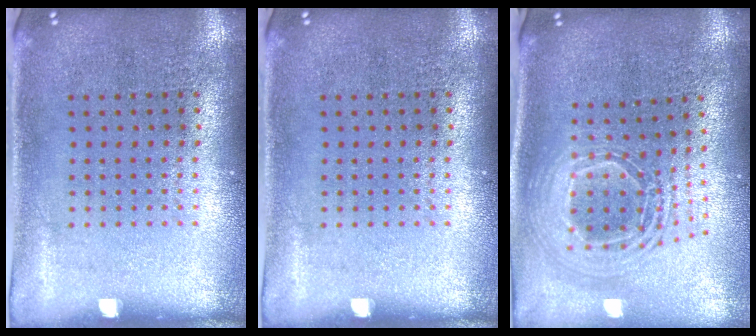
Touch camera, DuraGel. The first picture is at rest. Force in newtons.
{"total": 0.0}
{"total": 2.2, "press": 1.7, "slide": 1.5}